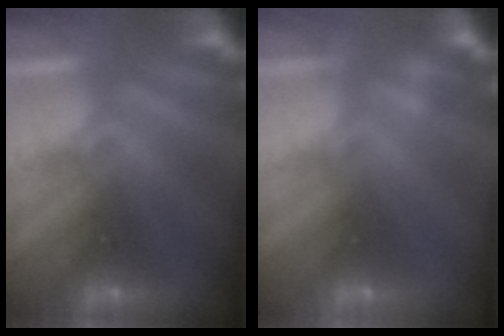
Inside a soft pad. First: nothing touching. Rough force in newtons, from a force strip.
{"total": 2.2}